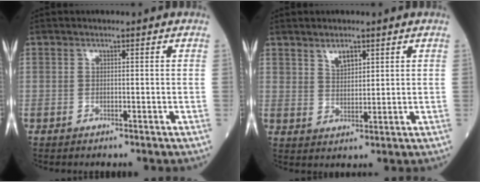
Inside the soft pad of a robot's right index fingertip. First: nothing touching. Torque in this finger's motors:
{"motor_torque": [0.19, 0.11, 0.02, 0.00]}